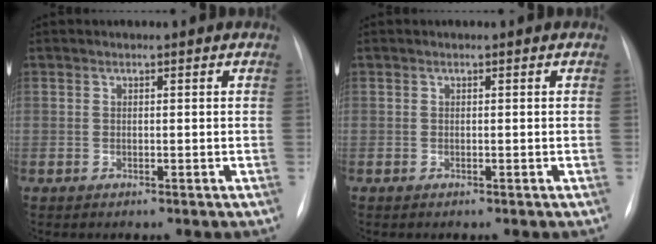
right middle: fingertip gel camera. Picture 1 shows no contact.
{"total": 0.0}